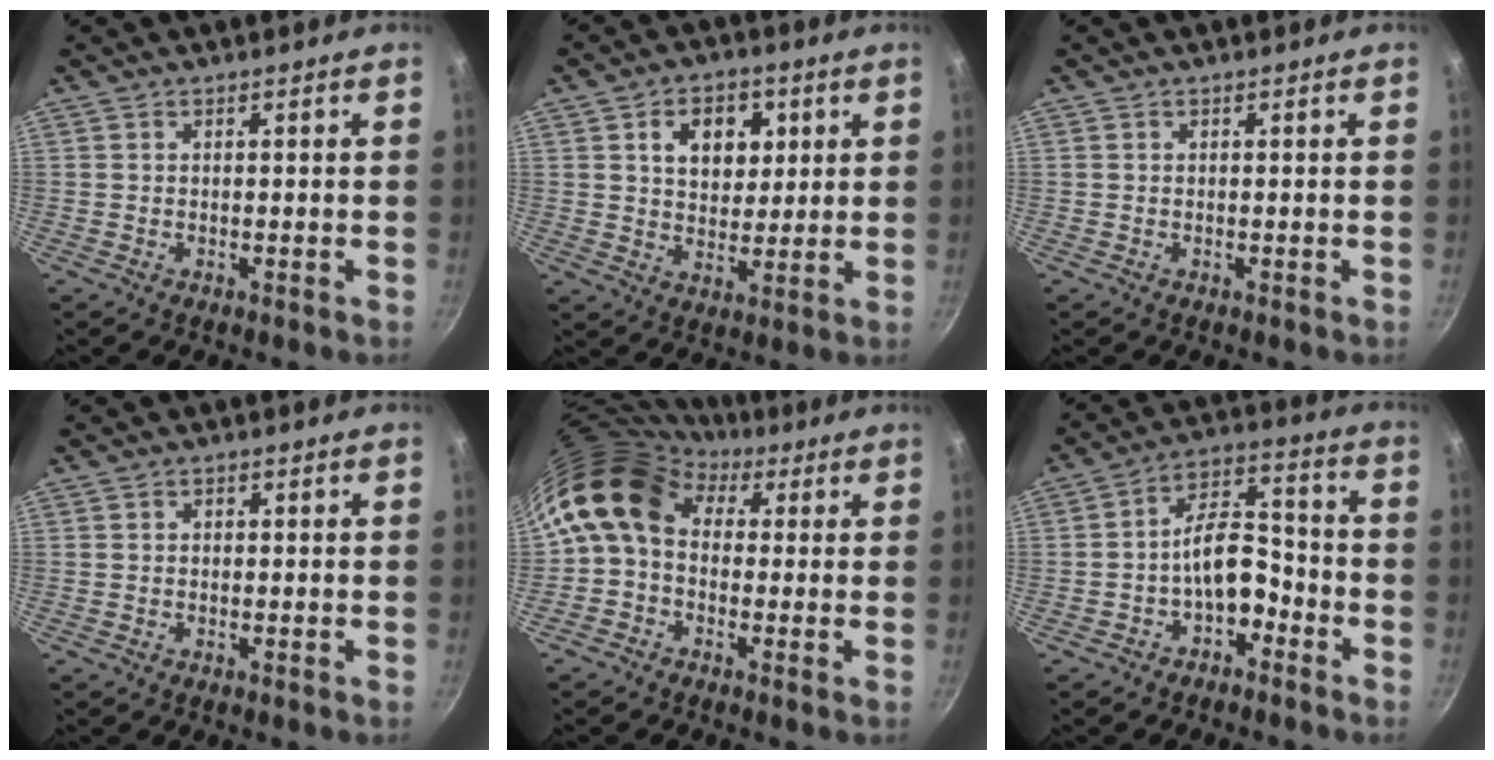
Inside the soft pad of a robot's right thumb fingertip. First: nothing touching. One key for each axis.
{"total": 7.0, "fx": 2.3, "fy": 5.0, "fz": 4.4, "tx": -0.045, "ty": -0.005, "tz": 0.035}
{"total": 0.0}
{"total": 0.7, "fx": 0.1, "fy": 0.7, "fz": 0.3, "tx": -0.001, "ty": 0.004, "tz": 0.000}
{"total": 10.5, "fx": 2.5, "fy": 7.9, "fz": 6.5, "tx": -0.102, "ty": 0.019, "tz": 0.019}
{"total": 9.2, "fx": -3.6, "fy": 5.4, "fz": 6.4, "tx": -0.074, "ty": 0.060, "tz": -0.062}